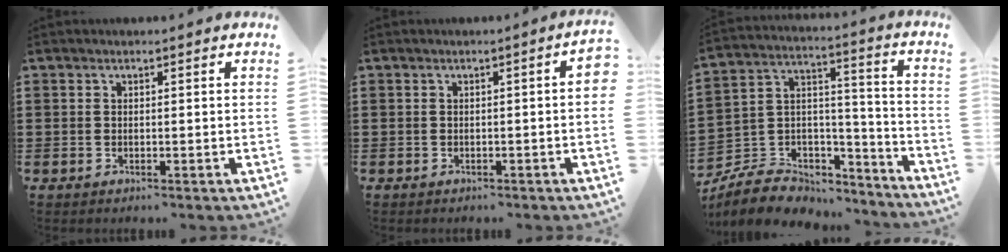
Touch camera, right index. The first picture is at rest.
{"total": 1.8, "force": [-0.6, 0.3, 1.7], "torque": [-0.026, 0.000, -0.011]}
{"total": 7.1, "force": [-5.5, 4.2, 1.4], "torque": [-0.043, 0.005, -0.105]}